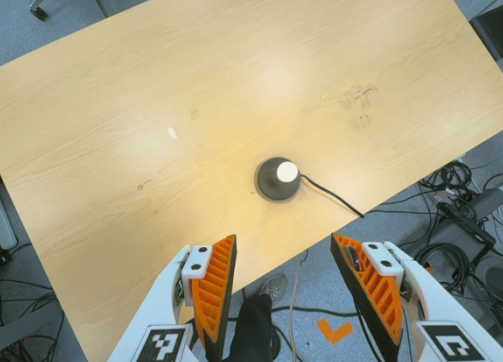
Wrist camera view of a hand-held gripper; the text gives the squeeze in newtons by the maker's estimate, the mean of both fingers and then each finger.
{"total": 0.0}